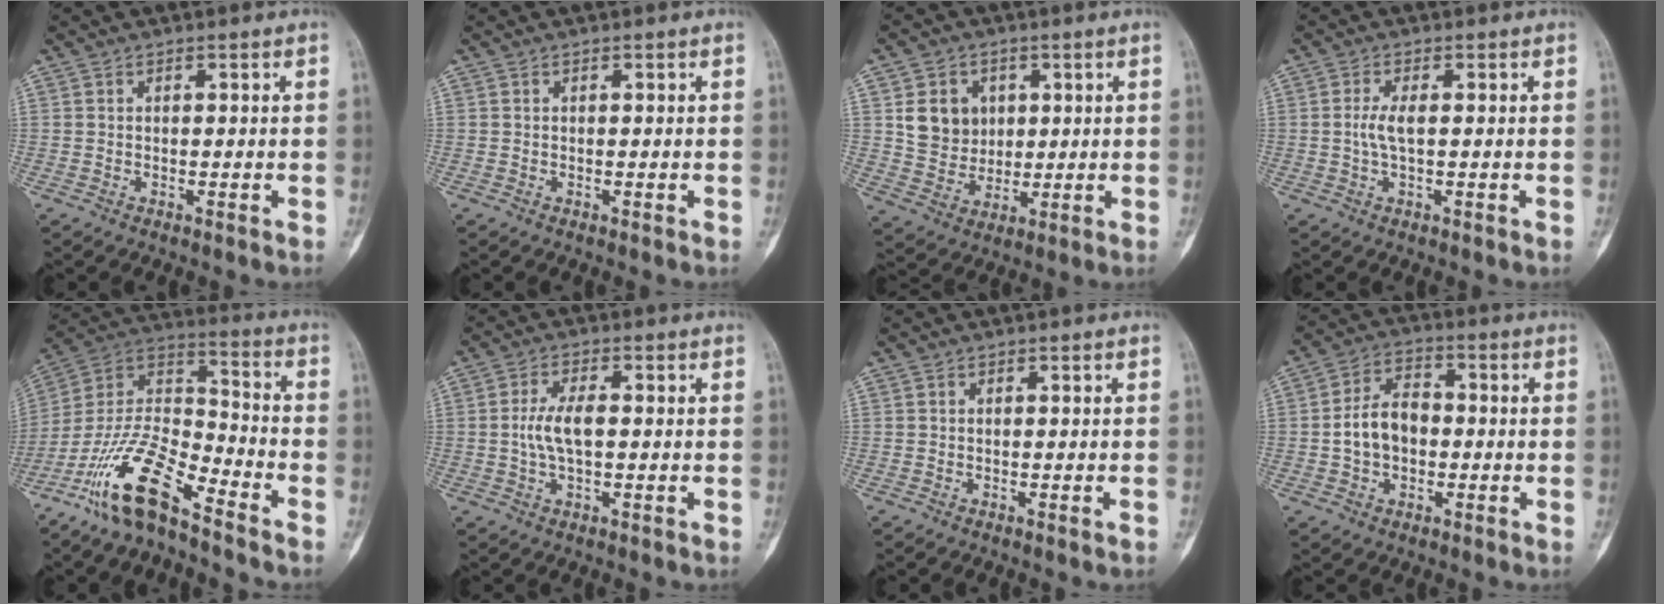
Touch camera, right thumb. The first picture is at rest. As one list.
[{"total": 0.0}, {"total": 7.0, "force": [1.6, 6.3, 2.6], "torque": [-0.012, -0.005, 0.033]}, {"total": 3.1, "force": [0.1, 0.9, 2.9], "torque": [-0.072, 0.001, 0.001]}, {"total": 16.6, "force": [-11.5, 4.8, 10.9], "torque": [-0.204, 0.078, -0.222]}, {"total": 5.6, "force": [-0.1, 2.4, 5.1], "torque": [-0.110, 0.009, -0.004]}, {"total": 0.6, "force": [-0.3, 0.0, 0.5], "torque": [-0.006, -0.001, -0.003]}, {"total": 8.8, "force": [-0.9, 6.2, 6.1], "torque": [-0.100, 0.025, -0.023]}]